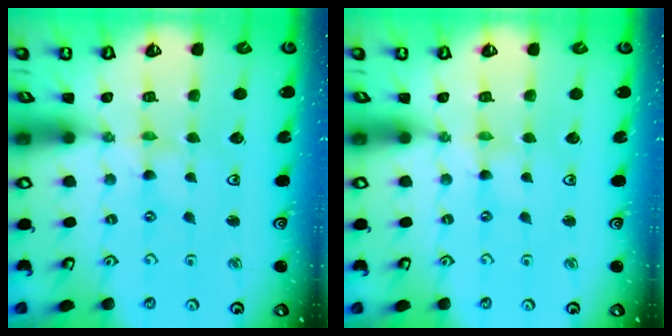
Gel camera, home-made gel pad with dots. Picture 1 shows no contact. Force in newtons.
{"total": 0.0}